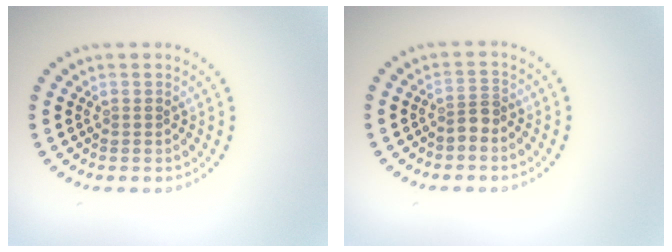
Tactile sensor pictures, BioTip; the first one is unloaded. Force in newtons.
{"total": 1.6, "press": 1.2, "slide": 1.1}